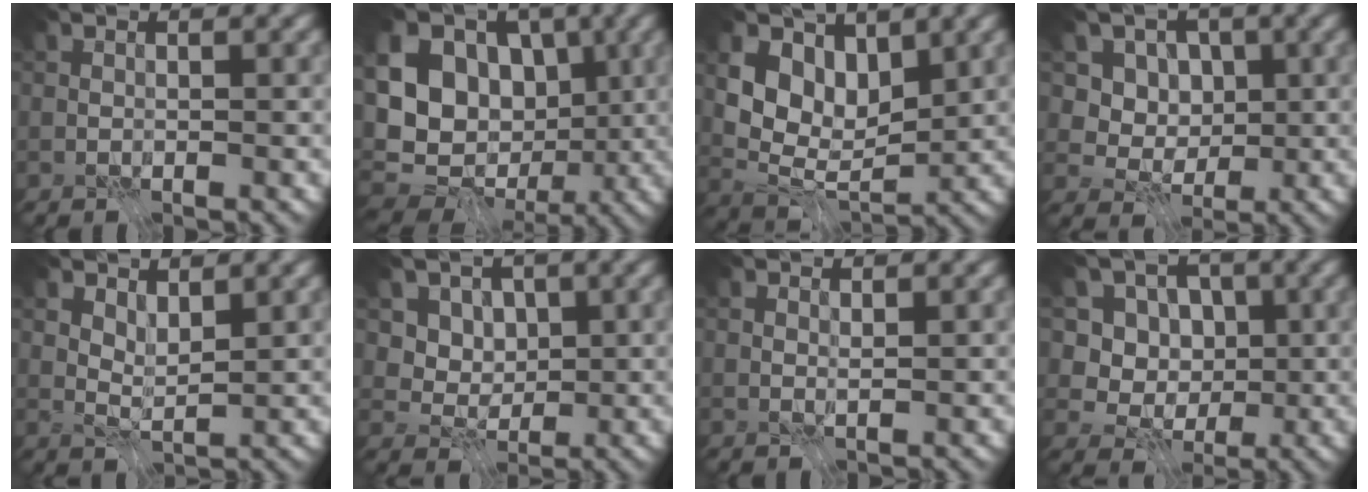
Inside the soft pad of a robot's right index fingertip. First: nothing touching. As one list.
[{"total": 13.4, "force": [0.7, 10.5, 8.3], "torque": [-0.141, 0.012, 0.010]}, {"total": 5.6, "force": [2.0, 3.6, 3.7], "torque": [-0.065, -0.014, 0.027]}, {"total": 8.0, "force": [2.4, 6.7, 3.7], "torque": [-0.042, 0.002, 0.023]}, {"total": 2.0, "force": [1.4, 0.8, 1.2], "torque": [-0.025, -0.004, 0.024]}, {"total": 6.5, "force": [2.5, 5.2, 3.1], "torque": [-0.047, -0.006, 0.036]}, {"total": 0.6, "force": [0.4, 0.1, 0.4], "torque": [-0.008, -0.001, 0.008]}, {"total": 8.6, "force": [1.5, 7.6, 3.7], "torque": [-0.061, 0.013, 0.002]}]